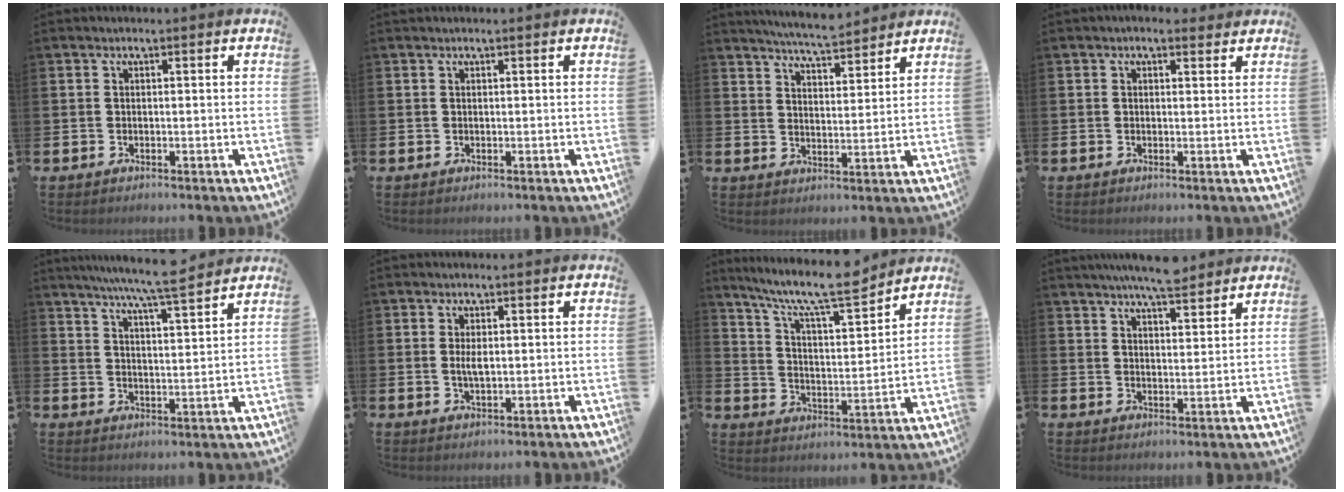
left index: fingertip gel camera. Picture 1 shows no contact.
{"total": 0.0}
{"total": 5.9, "force": [5.8, 0.2, 0.9], "torque": [-0.032, -0.032, 0.104]}
{"total": 1.6, "force": [1.4, 0.7, 0.2], "torque": [0.001, 0.001, 0.024]}
{"total": 7.5, "force": [7.1, -0.2, 2.4], "torque": [-0.056, -0.043, 0.123]}
{"total": 2.2, "force": [0.3, 0.8, 2.0], "torque": [-0.038, 0.002, 0.003]}
{"total": 10.7, "force": [9.5, 1.5, 4.8], "torque": [-0.114, -0.064, 0.161]}
{"total": 6.4, "force": [6.1, 0.6, 1.8], "torque": [-0.040, -0.024, 0.110]}